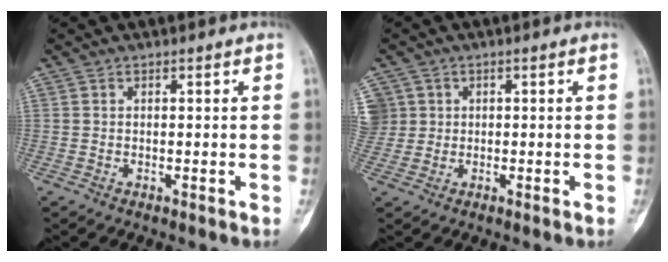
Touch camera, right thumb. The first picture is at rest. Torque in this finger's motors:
{"motor_torque": [-0.77, 0.43, -0.12, 0.21, -0.06]}